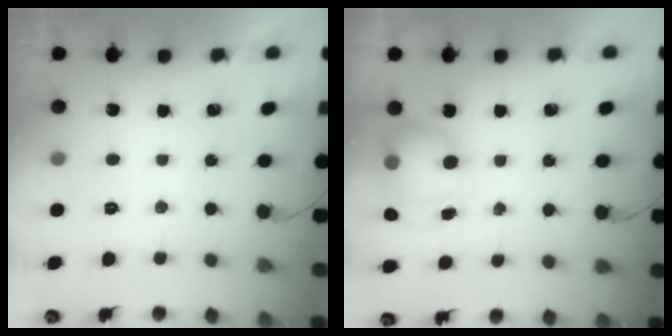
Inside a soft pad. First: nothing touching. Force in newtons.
{"total": 7.8, "press": 7.7, "slide": 1.1}